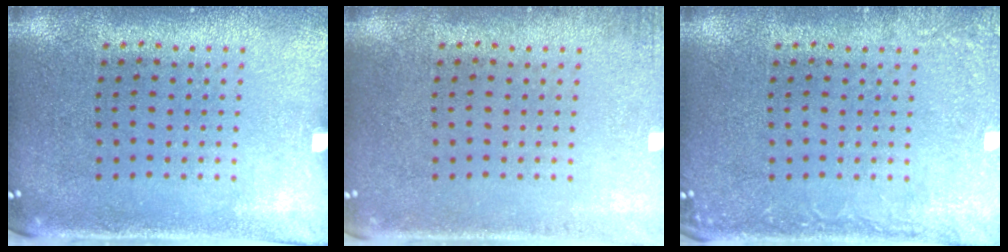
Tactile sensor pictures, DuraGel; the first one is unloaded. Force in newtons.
{"total": 1.2, "press": 1.2, "slide": 0.2}
{"total": 2.0, "press": 2.0, "slide": 0.2}